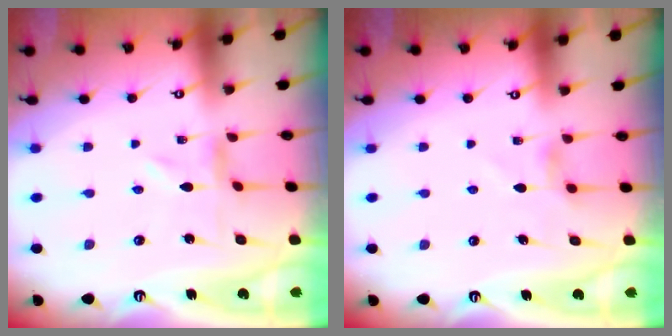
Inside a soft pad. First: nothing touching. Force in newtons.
{"total": 3.0, "press": 3.0, "slide": 0.4}